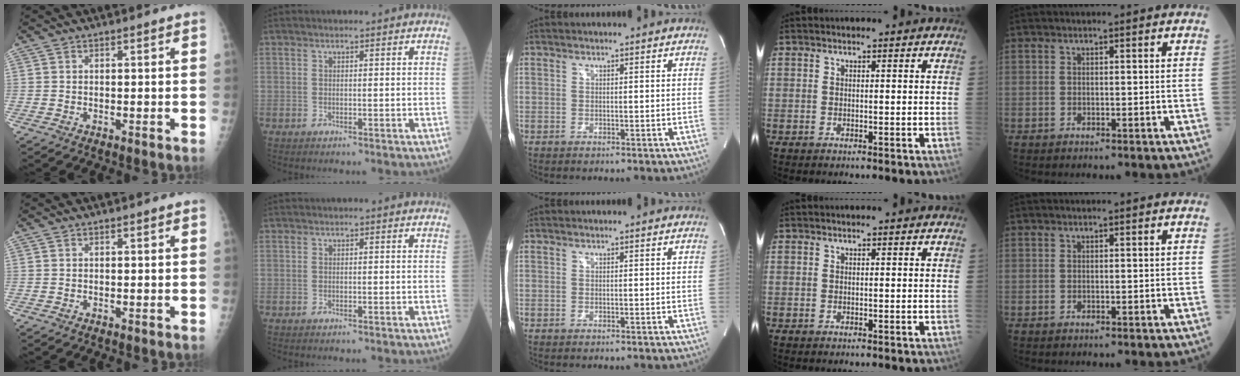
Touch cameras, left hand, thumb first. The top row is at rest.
{}